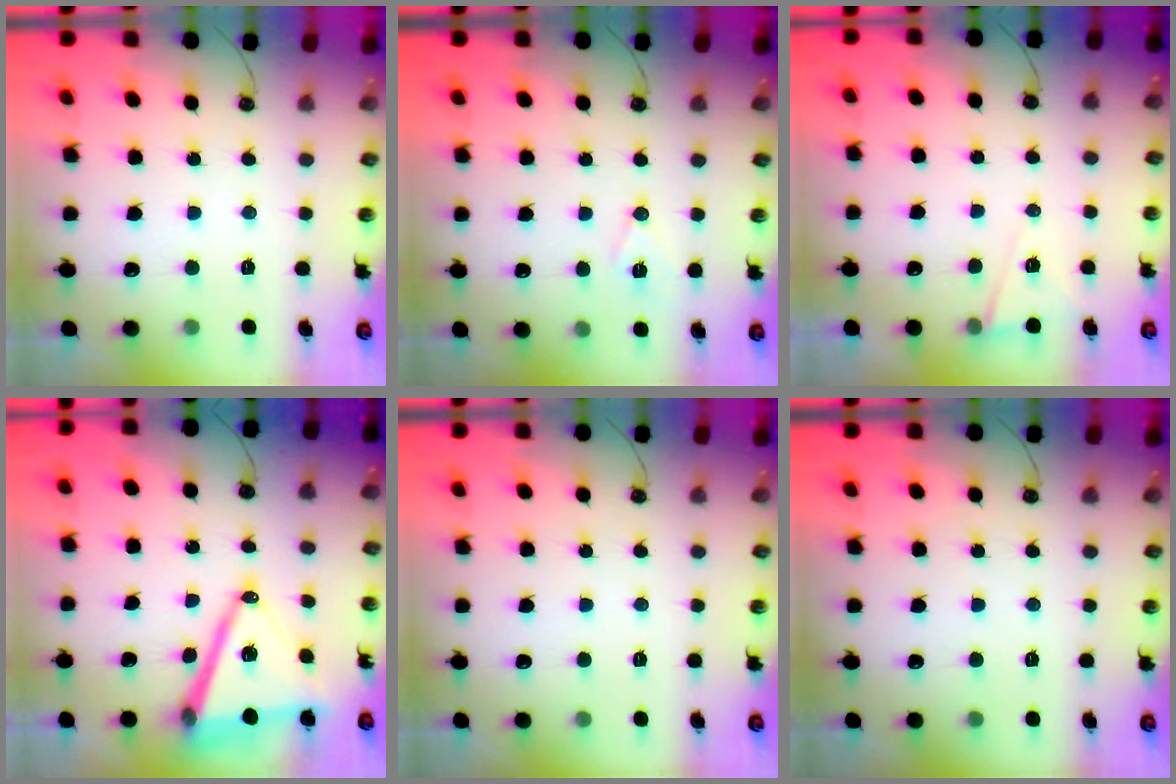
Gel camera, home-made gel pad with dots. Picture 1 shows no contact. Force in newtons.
{"total": 8.0, "press": 6.9, "slide": 4.1}
{"total": 5.8, "press": 4.0, "slide": 4.2}
{"total": 16.7, "press": 16.3, "slide": 3.7}
{"total": 0.0}
{"total": 0.0}